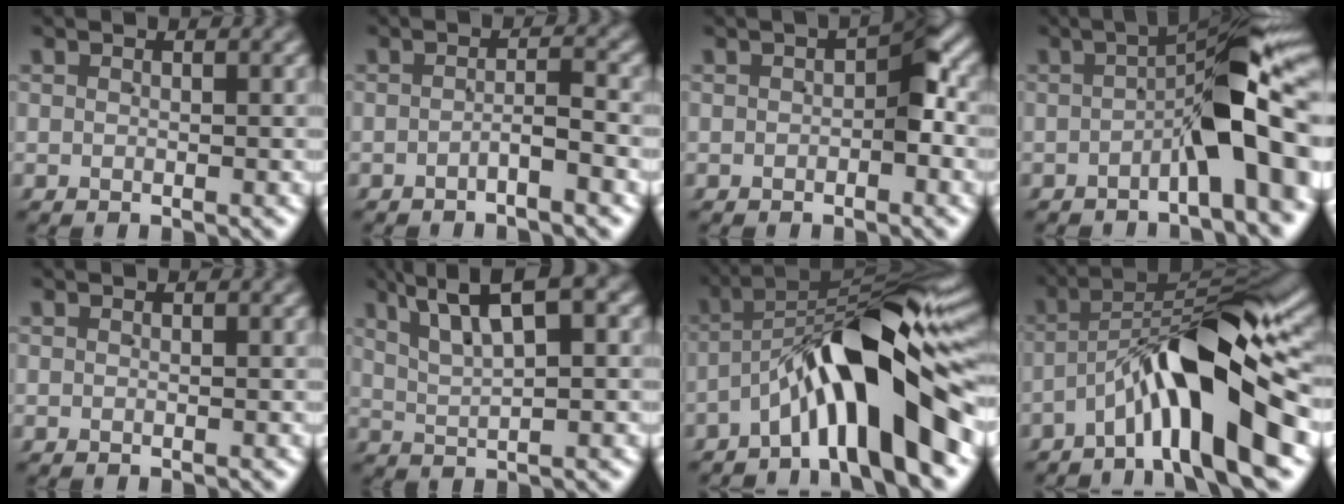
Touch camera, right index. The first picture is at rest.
{"total": 1.8, "force": [-1.5, -0.3, 1.0], "torque": [-0.013, 0.000, -0.027]}
{"total": 2.8, "force": [-0.3, 1.2, 2.5], "torque": [-0.035, -0.005, 0.001]}
{"total": 8.2, "force": [-0.5, 1.7, 8.0], "torque": [-0.102, 0.007, -0.010]}
{"total": 0.0}
{"total": 6.1, "force": [3.6, 1.4, 4.7], "torque": [-0.076, 0.013, 0.061]}
{"total": 13.3, "force": [-1.8, 4.8, 12.3], "torque": [-0.182, 0.004, -0.023]}
{"total": 10.8, "force": [-2.3, 3.5, 10.0], "torque": [-0.157, 0.001, -0.033]}